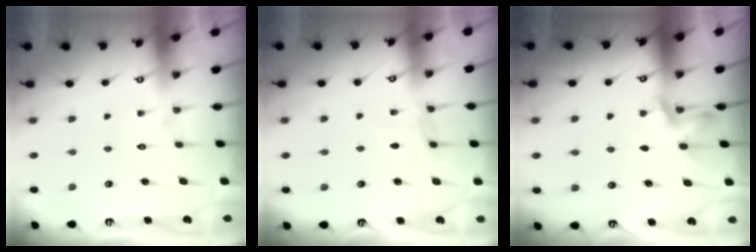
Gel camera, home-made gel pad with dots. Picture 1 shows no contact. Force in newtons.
{"total": 3.9, "press": 3.9, "slide": 0.5}
{"total": 2.3, "press": 2.0, "slide": 1.0}